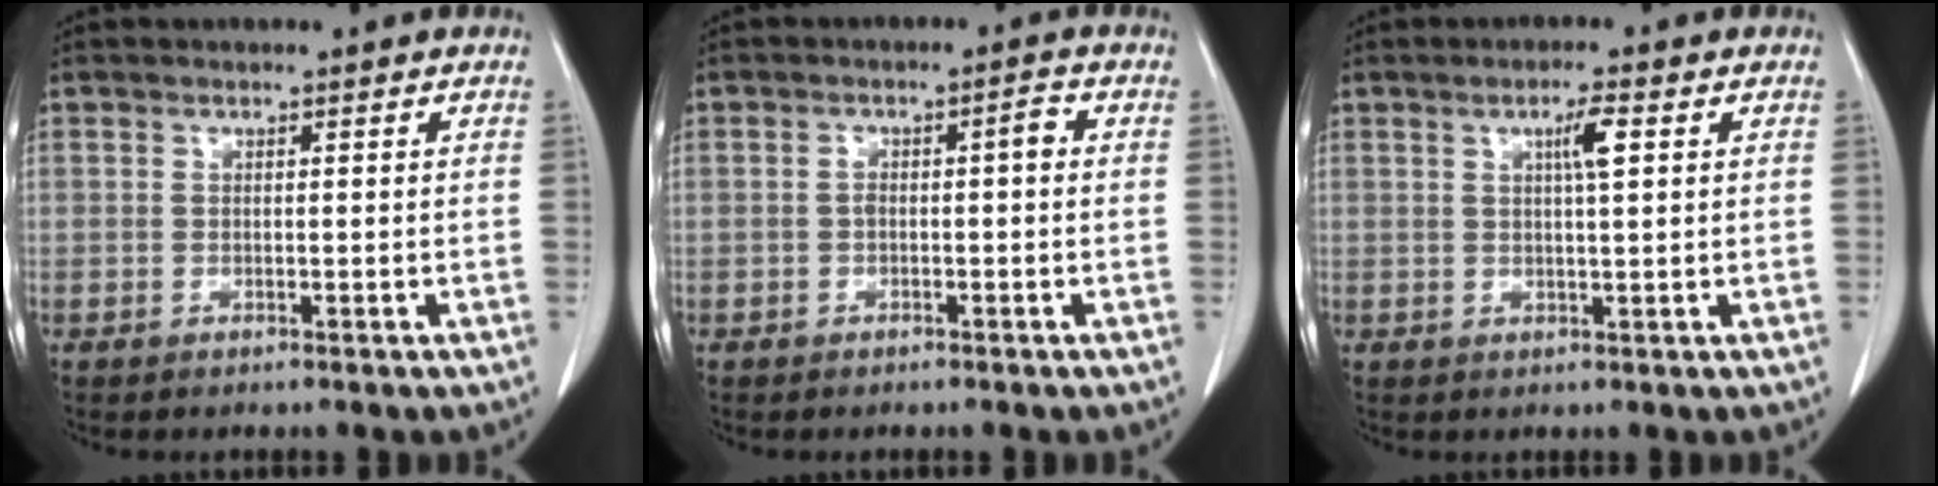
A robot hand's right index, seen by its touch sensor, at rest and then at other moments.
{"total": 2.6, "force": [-0.1, 0.8, 2.5], "torque": [-0.039, 0.015, 0.001]}
{"total": 3.5, "force": [1.2, 0.2, 3.3], "torque": [-0.059, 0.000, 0.020]}